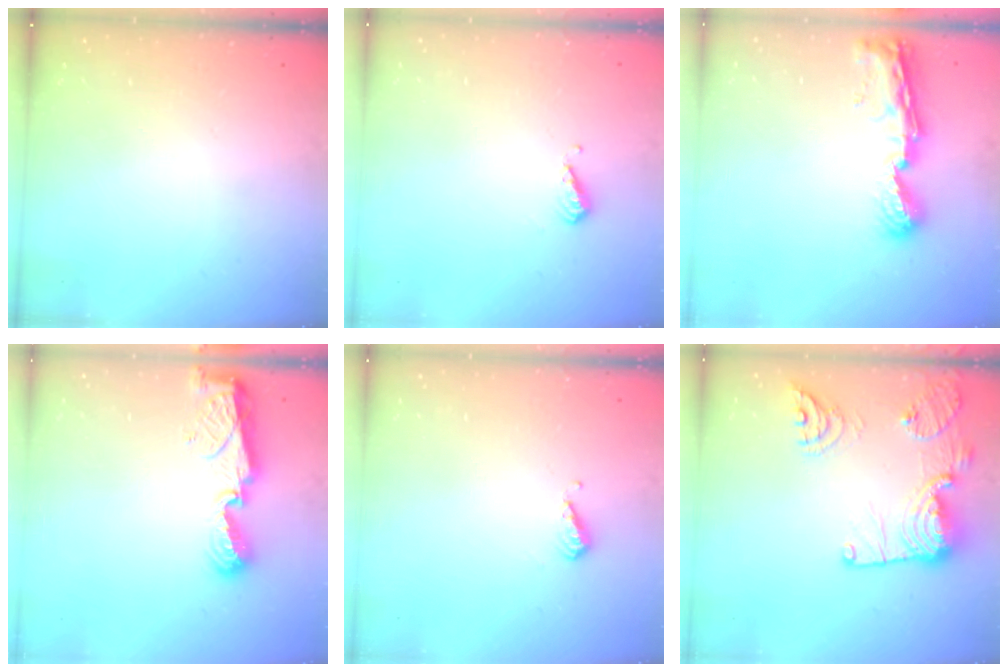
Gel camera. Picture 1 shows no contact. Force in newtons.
{"total": 4.6, "press": 4.5, "slide": 0.9}
{"total": 8.9, "press": 8.9, "slide": 0.9}
{"total": 7.3, "press": 7.3, "slide": 0.7}
{"total": 4.6, "press": 4.5, "slide": 0.9}
{"total": 19.1, "press": 18.3, "slide": 5.5}